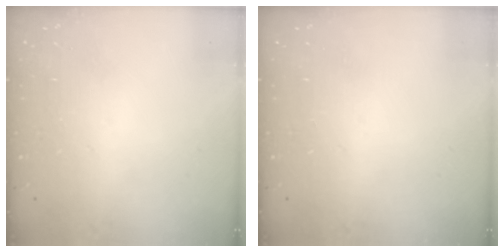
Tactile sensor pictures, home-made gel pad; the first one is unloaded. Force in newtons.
{"total": 0.0}